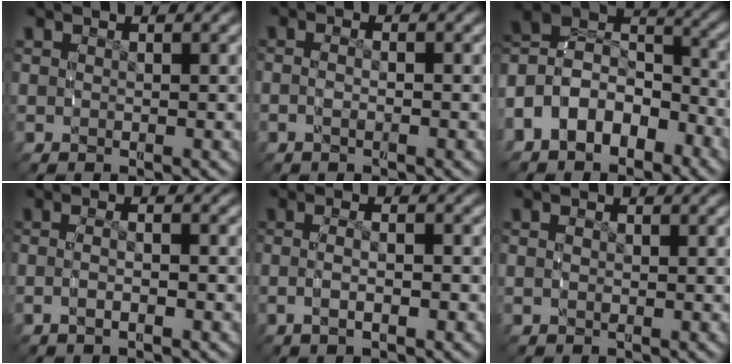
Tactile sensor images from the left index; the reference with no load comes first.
{"total": 2.0, "force": [-0.6, 0.8, 1.7], "torque": [-0.039, 0.002, -0.014]}
{"total": 10.2, "force": [-1.1, 8.3, 5.8], "torque": [-0.125, -0.007, -0.025]}
{"total": 2.5, "force": [-1.0, 0.8, 2.1], "torque": [-0.042, 0.004, -0.019]}
{"total": 3.0, "force": [-0.7, 1.0, 2.7], "torque": [-0.054, 0.007, -0.015]}
{"total": 1.5, "force": [0.0, 1.1, 1.0], "torque": [-0.021, -0.002, -0.002]}